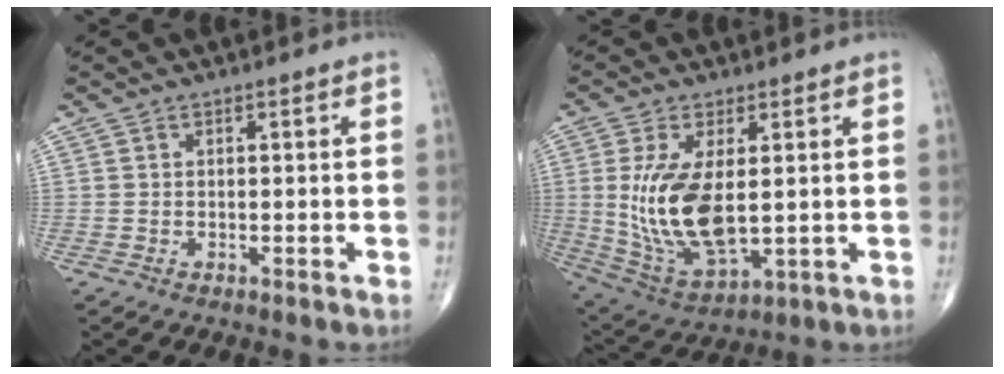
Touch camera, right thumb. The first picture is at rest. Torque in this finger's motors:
{"motor_torque": [-0.18, 0.73, 0.90, 0.65, 0.13]}